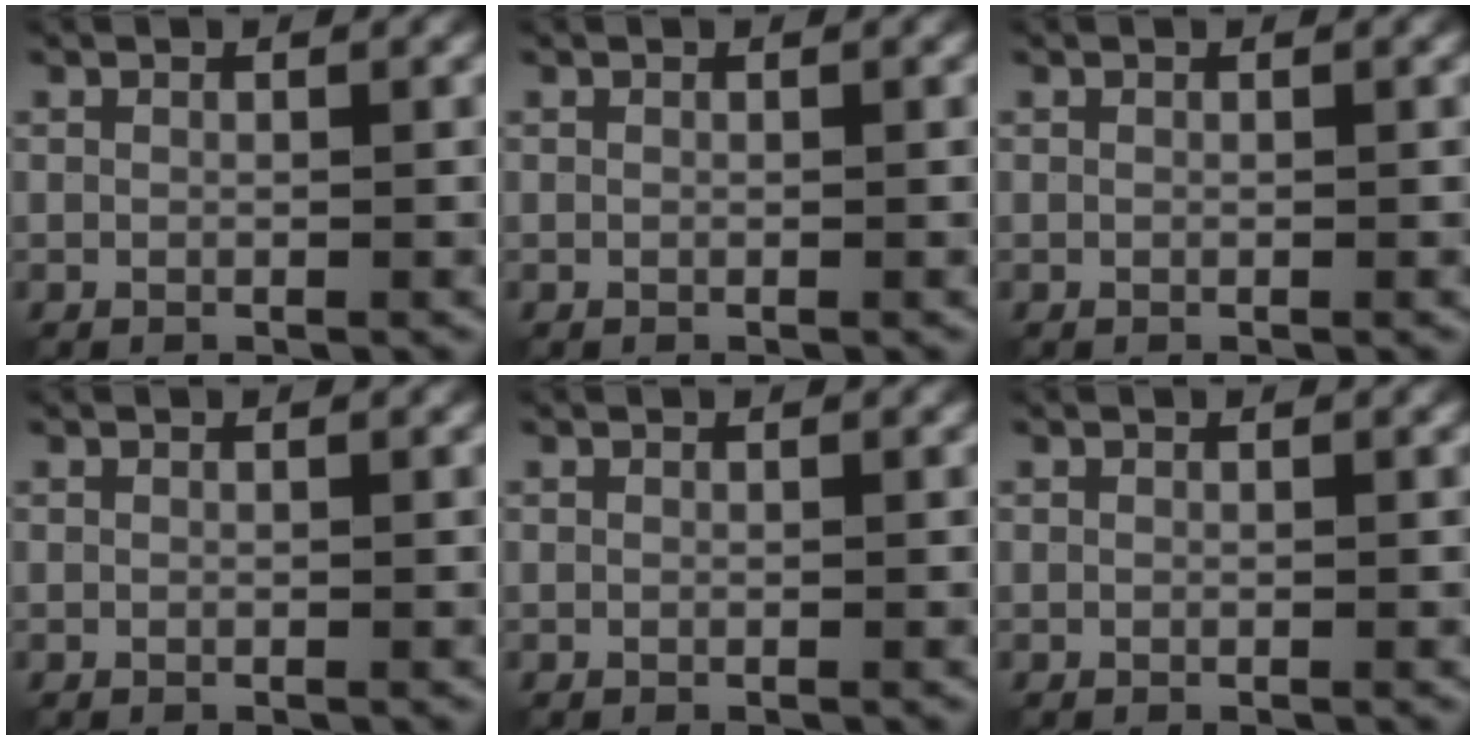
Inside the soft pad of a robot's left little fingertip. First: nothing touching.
{"total": 0.0}
{"total": 0.0}
{"total": 0.0}
{"total": 0.0}
{"total": 0.0}